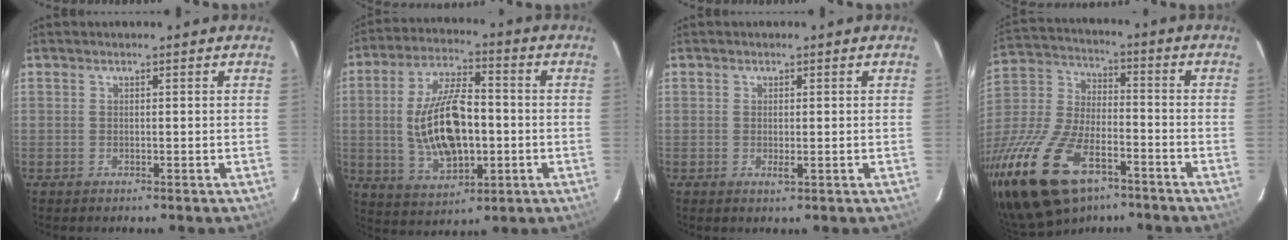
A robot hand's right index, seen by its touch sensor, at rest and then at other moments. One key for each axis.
{"total": 15.9, "fx": -1.2, "fy": 7.6, "fz": 13.9, "tx": -0.272, "ty": 0.003, "tz": -0.009}
{"total": 1.4, "fx": -0.2, "fy": 0.3, "fz": 1.3, "tx": -0.025, "ty": -0.003, "tz": -0.002}
{"total": 23.5, "fx": -13.9, "fy": 11.7, "fz": 15.0, "tx": -0.323, "ty": -0.021, "tz": -0.249}